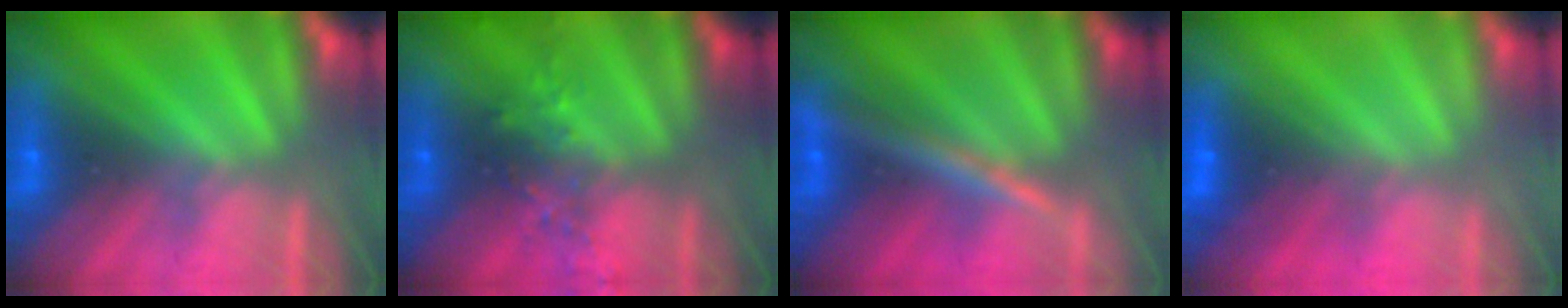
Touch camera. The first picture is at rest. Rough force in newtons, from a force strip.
{"total": 2.4}
{"total": 2.4}
{"total": 2.3}